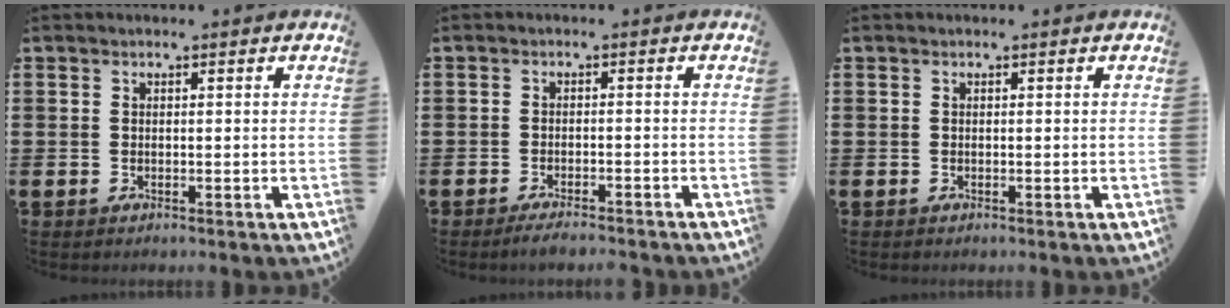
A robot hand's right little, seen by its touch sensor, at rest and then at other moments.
{"total": 1.7, "force": [-1.6, 0.0, 0.7], "torque": [-0.012, 0.002, -0.030]}
{"total": 0.0}